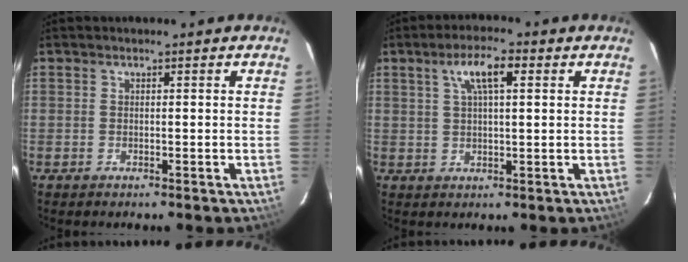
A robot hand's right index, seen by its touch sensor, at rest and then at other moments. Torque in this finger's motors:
{"motor_torque": [0.18, 0.10, 0.26, 0.08]}